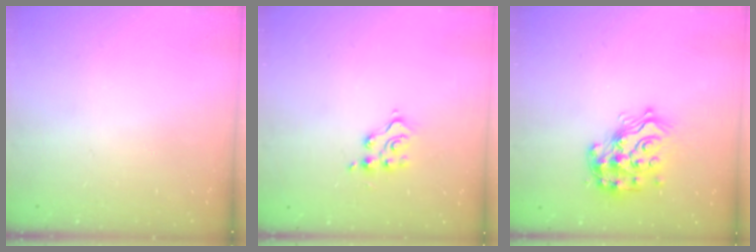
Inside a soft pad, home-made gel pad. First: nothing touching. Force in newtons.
{"total": 5.5, "press": 5.5, "slide": 0.1}
{"total": 16.1, "press": 16.0, "slide": 1.1}